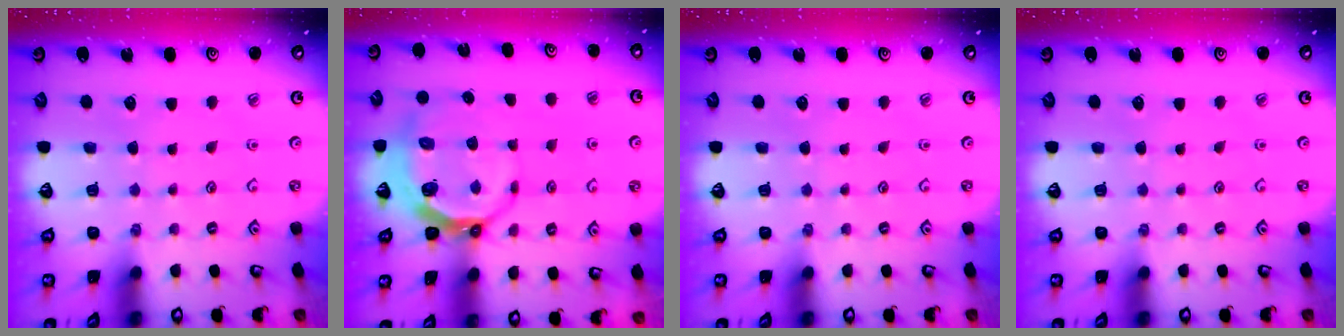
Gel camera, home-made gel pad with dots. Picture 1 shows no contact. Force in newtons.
{"total": 7.7, "press": 6.8, "slide": 3.6}
{"total": 0.0}
{"total": 0.0}